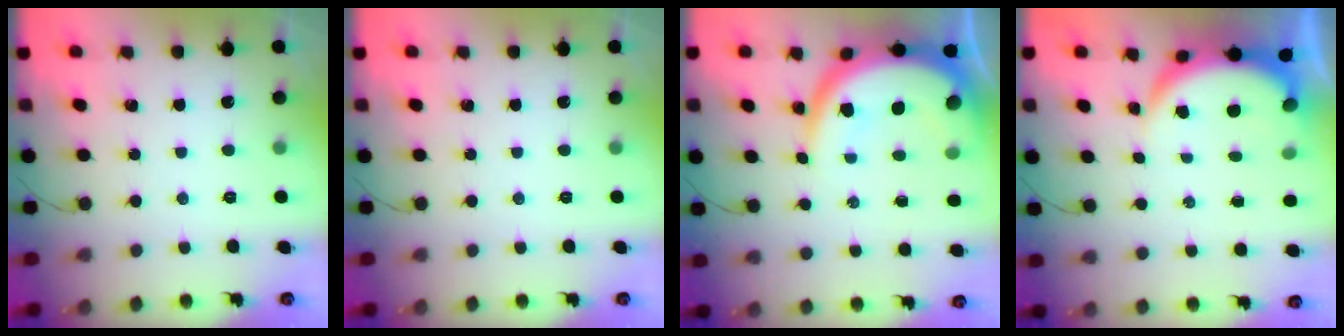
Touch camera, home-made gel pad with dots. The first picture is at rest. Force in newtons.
{"total": 0.0}
{"total": 14.2, "press": 14.1, "slide": 0.9}
{"total": 5.6, "press": 5.6, "slide": 0.8}